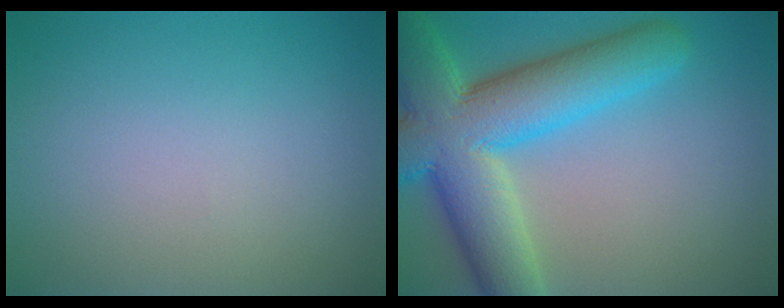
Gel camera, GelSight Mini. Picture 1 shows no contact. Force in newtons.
{"total": 11.7, "press": 11.6, "slide": 0.5}